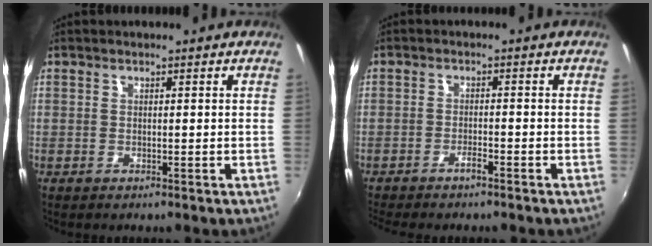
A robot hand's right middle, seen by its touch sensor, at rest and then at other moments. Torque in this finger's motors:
{"motor_torque": [1.07, -1.07, 0.33, 0.08]}